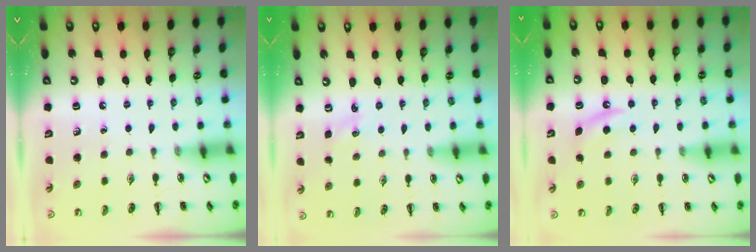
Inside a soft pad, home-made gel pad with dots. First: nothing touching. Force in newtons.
{"total": 1.4, "press": 1.3, "slide": 0.4}
{"total": 5.1, "press": 4.8, "slide": 1.6}